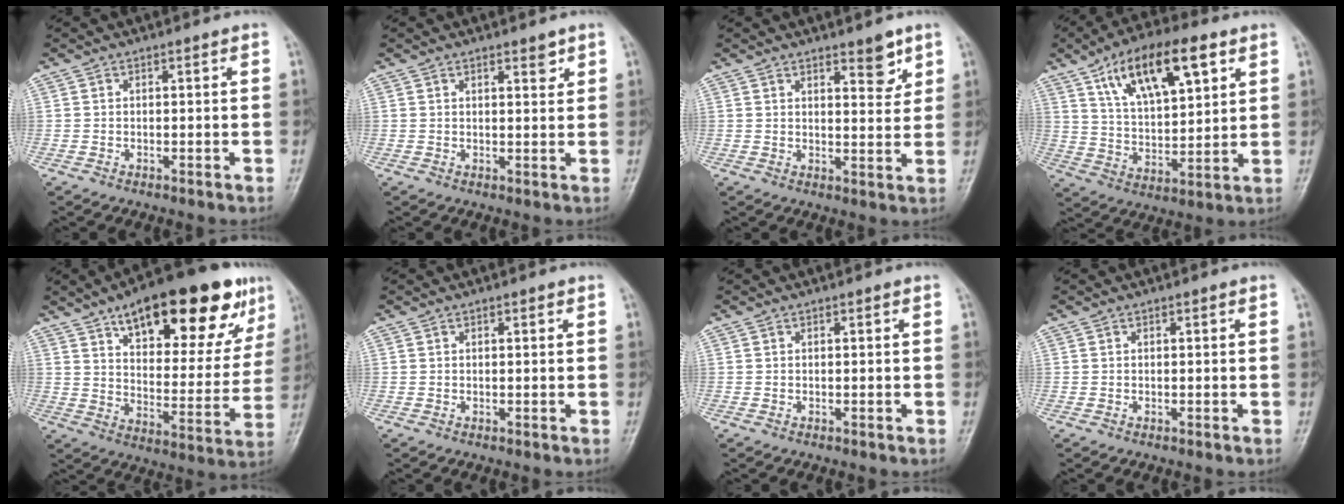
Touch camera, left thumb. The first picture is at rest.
{"total": 2.3, "force": [1.6, 0.8, 1.5], "torque": [-0.012, -0.010, 0.023]}
{"total": 5.0, "force": [3.2, 1.8, 3.4], "torque": [-0.028, -0.023, 0.045]}
{"total": 17.2, "force": [8.6, 7.2, 13.1], "torque": [-0.191, -0.022, 0.152]}
{"total": 27.2, "force": [16.0, 10.8, 19.1], "torque": [-0.231, -0.029, 0.235]}
{"total": 0.6, "force": [0.3, 0.2, 0.5], "torque": [-0.007, 0.000, 0.004]}
{"total": 0.0}
{"total": 0.0}